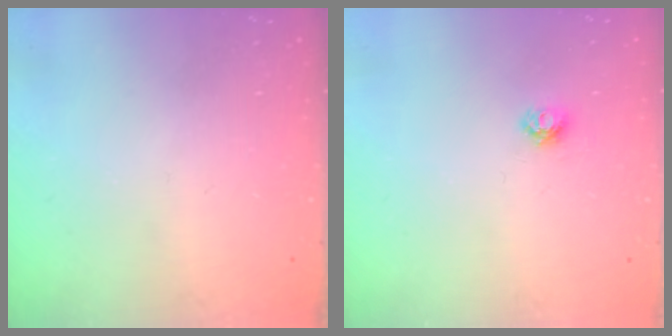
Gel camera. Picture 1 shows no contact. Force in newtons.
{"total": 4.0, "press": 4.0, "slide": 0.5}